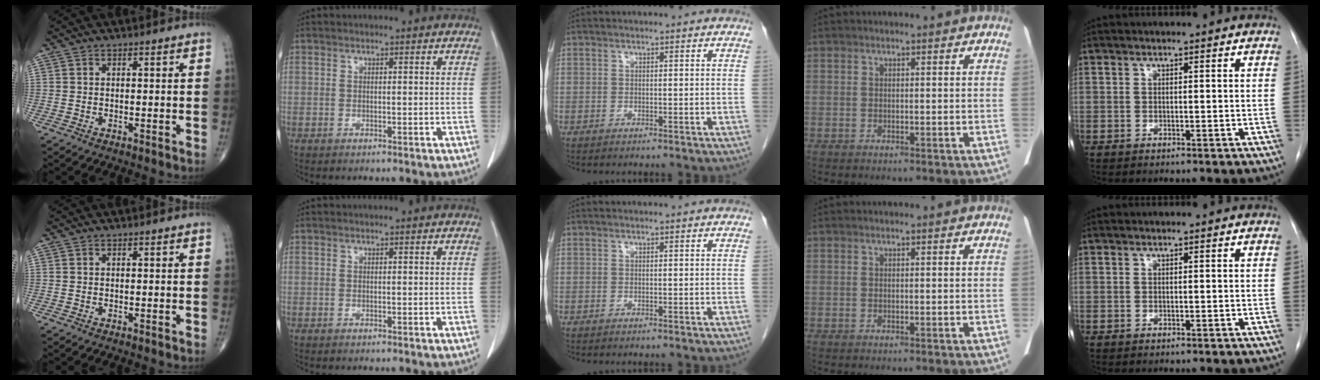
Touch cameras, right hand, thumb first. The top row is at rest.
{}